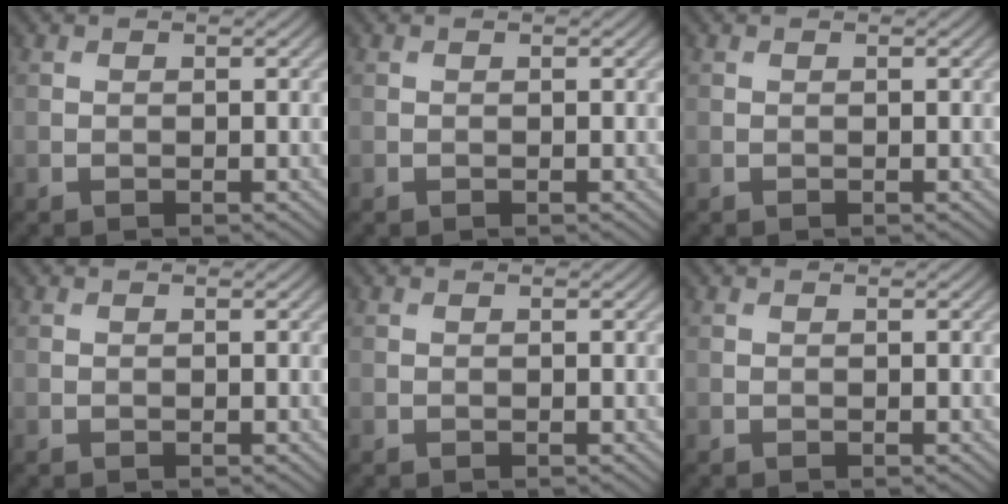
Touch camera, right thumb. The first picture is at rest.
{"total": 0.0}
{"total": 0.0}
{"total": 0.0}
{"total": 0.0}
{"total": 0.0}